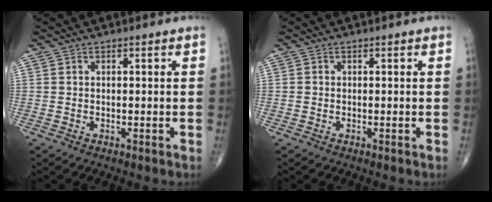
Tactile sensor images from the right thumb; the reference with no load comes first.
{"total": 0.0}